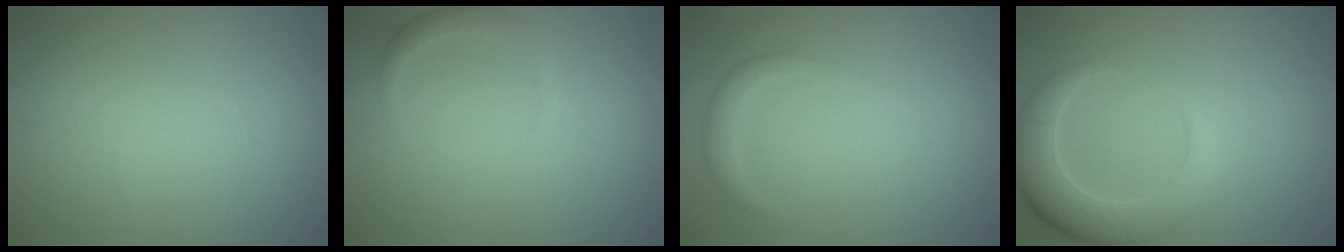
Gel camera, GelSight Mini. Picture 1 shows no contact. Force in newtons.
{"total": 1.4, "press": 1.4, "slide": 0.1}
{"total": 1.5, "press": 1.5, "slide": 0.1}
{"total": 5.3, "press": 5.3, "slide": 0.6}